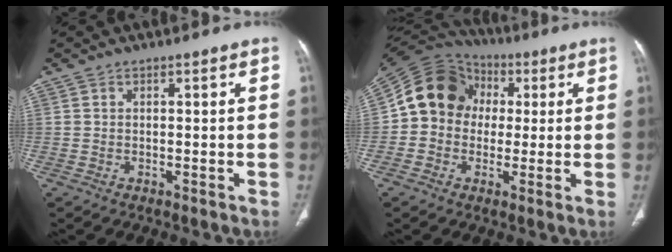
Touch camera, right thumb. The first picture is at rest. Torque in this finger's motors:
{"motor_torque": [1.19, 1.15, 0.64, -0.54, 0.09]}